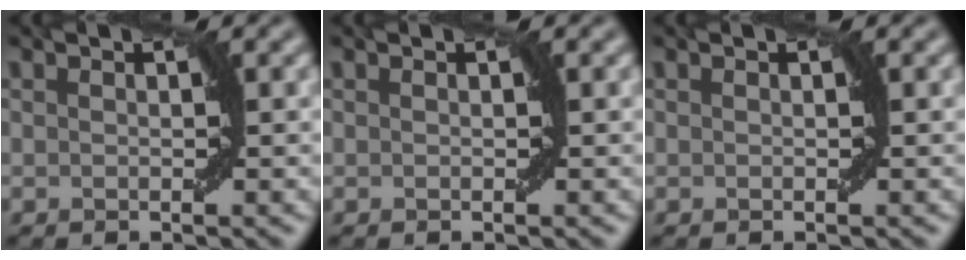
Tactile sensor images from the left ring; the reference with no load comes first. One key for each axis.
{"total": 0.0}
{"total": 0.0}